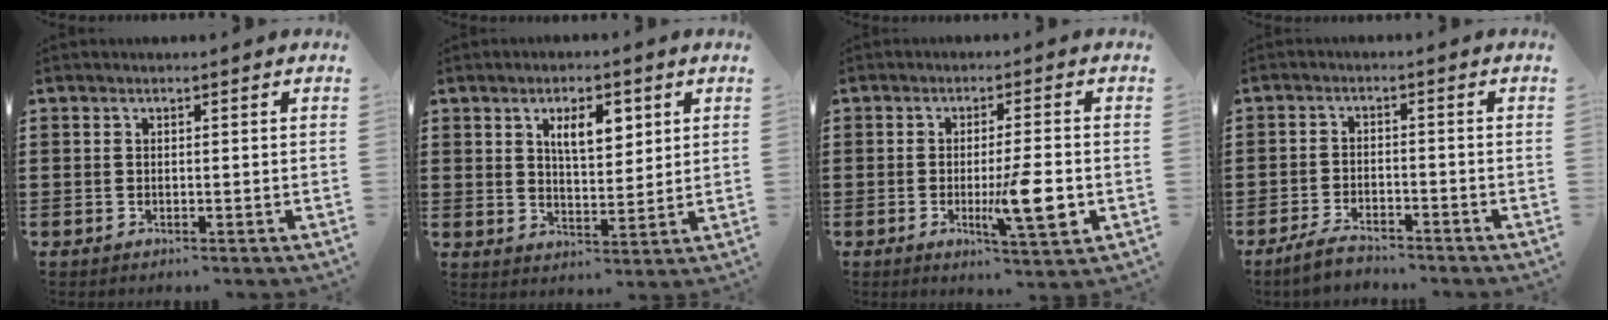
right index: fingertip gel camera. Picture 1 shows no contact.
{"total": 6.1, "force": [2.7, 2.6, 4.8], "torque": [-0.079, 0.000, 0.039]}
{"total": 9.1, "force": [-2.1, 1.6, 8.7], "torque": [-0.136, -0.018, -0.034]}
{"total": 3.3, "force": [-3.1, 0.6, 0.9], "torque": [-0.026, 0.003, -0.064]}